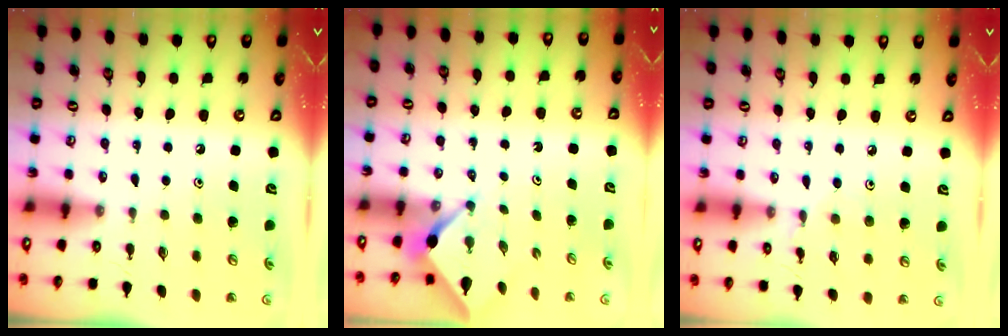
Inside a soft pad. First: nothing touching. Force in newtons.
{"total": 2.6, "press": 2.6, "slide": 0.3}
{"total": 3.1, "press": 3.0, "slide": 0.4}